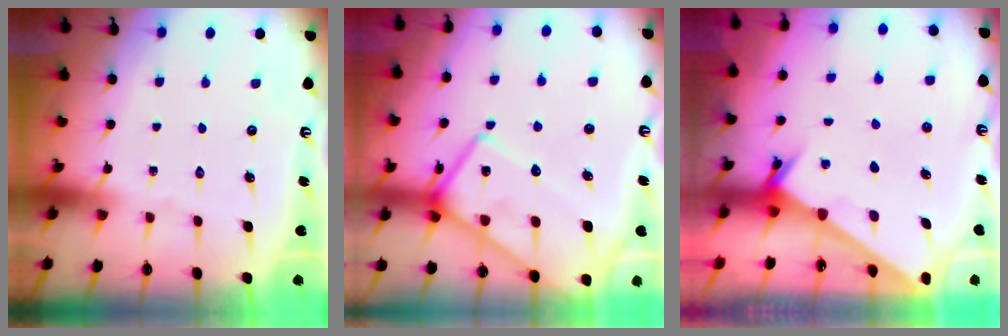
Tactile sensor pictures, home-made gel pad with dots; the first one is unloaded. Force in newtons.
{"total": 18.4, "press": 18.3, "slide": 1.3}
{"total": 2.1, "press": 2.1, "slide": 0.2}